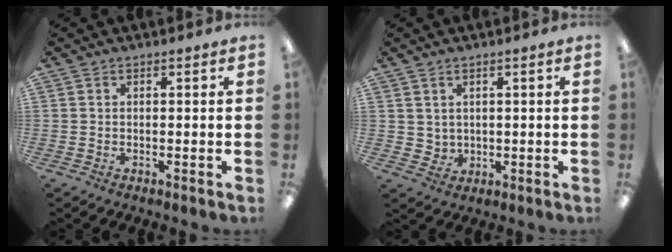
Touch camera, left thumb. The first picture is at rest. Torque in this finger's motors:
{"motor_torque": [-0.24, 0.18, 0.22, -0.28, 0.00]}